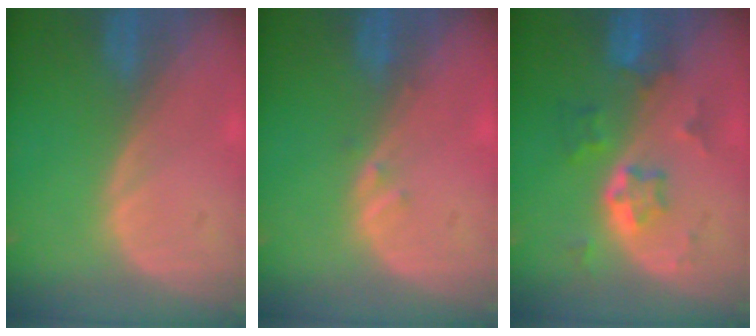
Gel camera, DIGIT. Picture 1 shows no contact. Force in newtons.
{"total": 1.0, "press": 0.9, "slide": 0.5}
{"total": 5.9, "press": 5.4, "slide": 2.5}